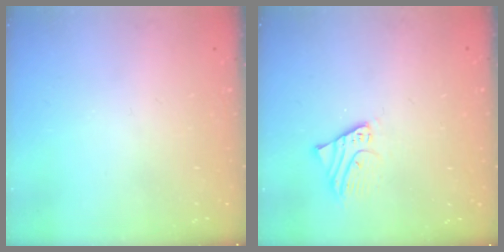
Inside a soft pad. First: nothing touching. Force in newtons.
{"total": 1.8, "press": 1.8, "slide": 0.1}